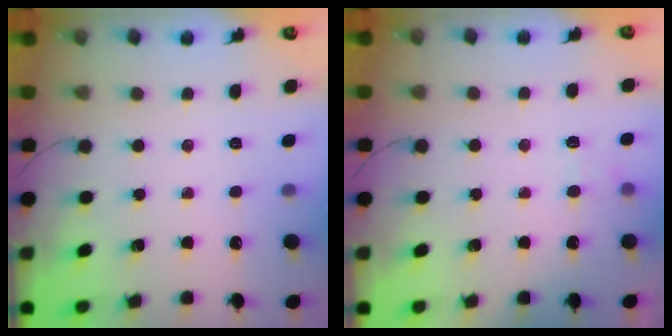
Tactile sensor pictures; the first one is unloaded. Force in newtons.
{"total": 4.7, "press": 4.4, "slide": 1.6}